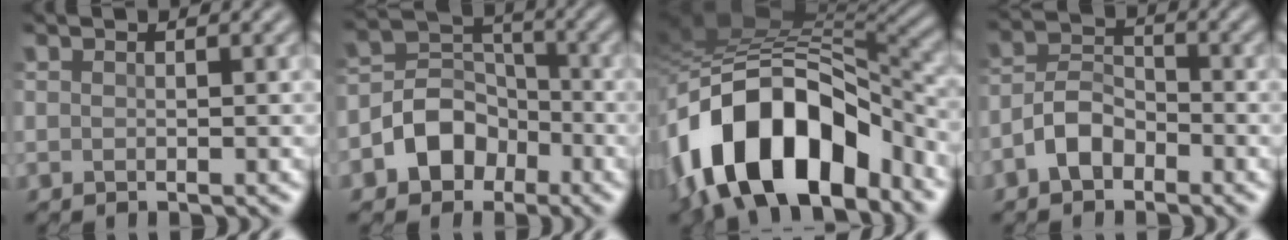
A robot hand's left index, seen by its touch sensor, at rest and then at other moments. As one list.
[{"total": 5.2, "force": [-3.0, 3.8, 2.0], "torque": [-0.024, 0.002, -0.057]}, {"total": 14.9, "force": [-7.0, 8.1, 10.4], "torque": [-0.179, 0.004, -0.124]}, {"total": 3.4, "force": [-2.3, 1.8, 1.7], "torque": [-0.032, 0.008, -0.048]}]